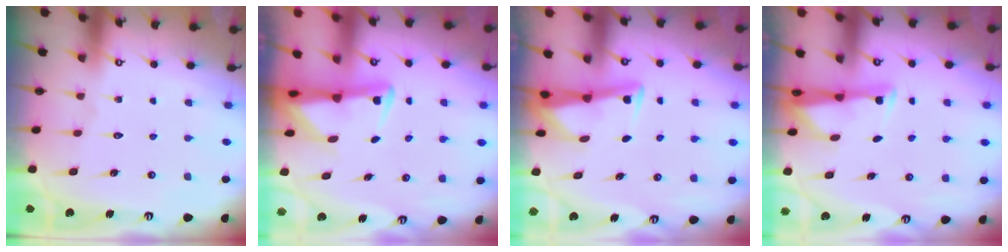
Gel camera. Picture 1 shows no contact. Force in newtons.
{"total": 3.4, "press": 3.4, "slide": 0.7}
{"total": 3.2, "press": 3.2, "slide": 0.3}
{"total": 2.9, "press": 2.9, "slide": 0.4}